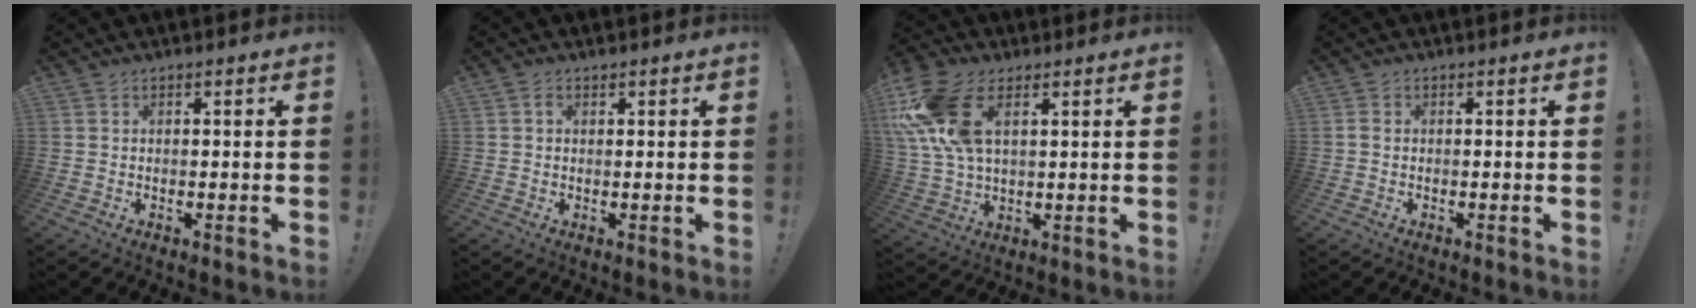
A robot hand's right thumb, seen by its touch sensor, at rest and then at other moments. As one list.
[{"total": 0.9, "force": [0.5, 0.5, 0.5], "torque": [-0.011, 0.002, 0.010]}, {"total": 16.4, "force": [6.1, 9.3, 12.1], "torque": [-0.263, -0.014, 0.113]}, {"total": 0.6, "force": [-0.5, 0.3, 0.0], "torque": [0.000, 0.001, -0.008]}]